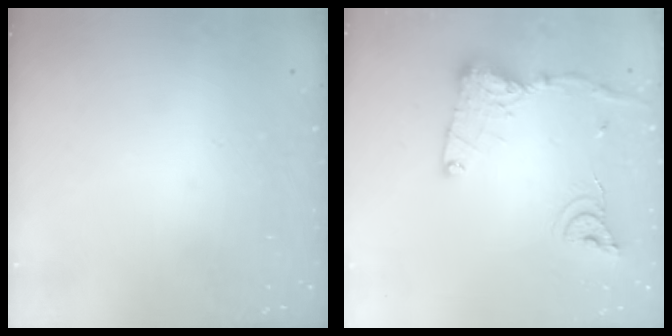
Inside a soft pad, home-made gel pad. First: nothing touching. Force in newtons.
{"total": 15.3, "press": 15.3, "slide": 1.2}